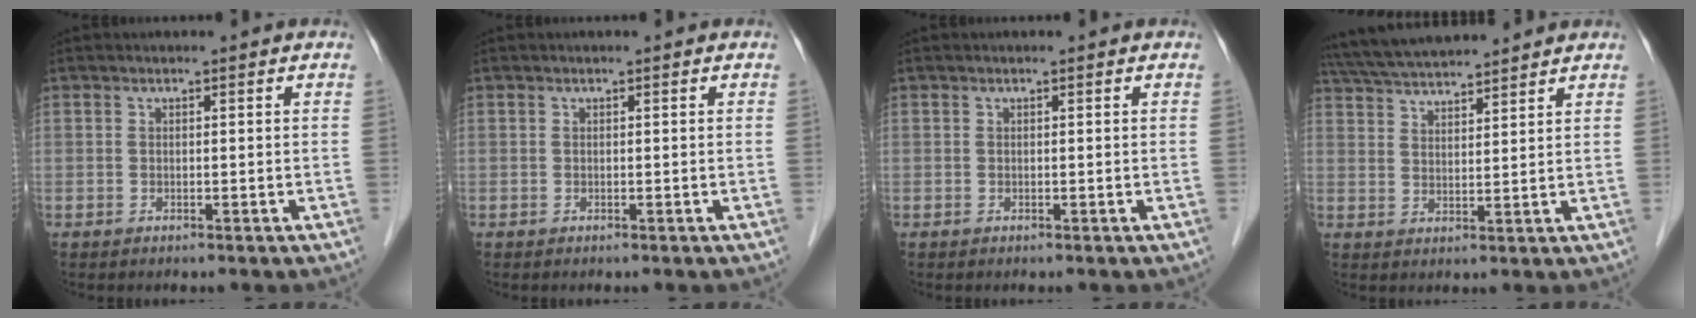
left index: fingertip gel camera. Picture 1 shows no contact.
{"total": 0.0}
{"total": 0.0}
{"total": 11.2, "force": [10.4, 0.9, 4.0], "torque": [-0.080, 0.034, 0.173]}